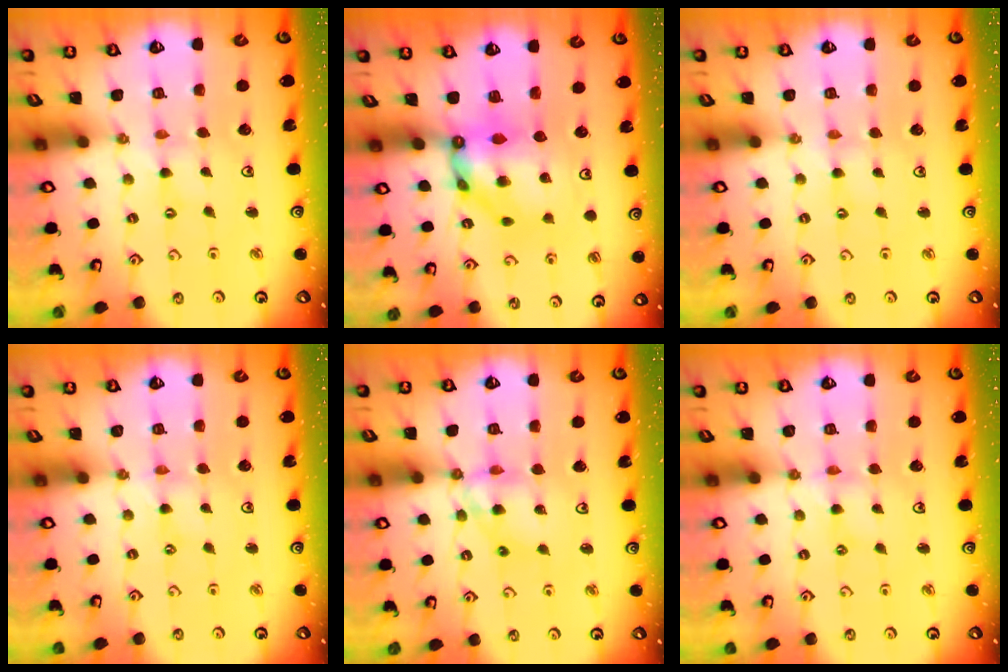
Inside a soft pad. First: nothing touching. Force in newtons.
{"total": 10.8, "press": 10.7, "slide": 1.4}
{"total": 0.7, "press": 0.7, "slide": 0.1}
{"total": 0.0}
{"total": 11.6, "press": 11.5, "slide": 1.4}
{"total": 2.9, "press": 2.9, "slide": 0.4}